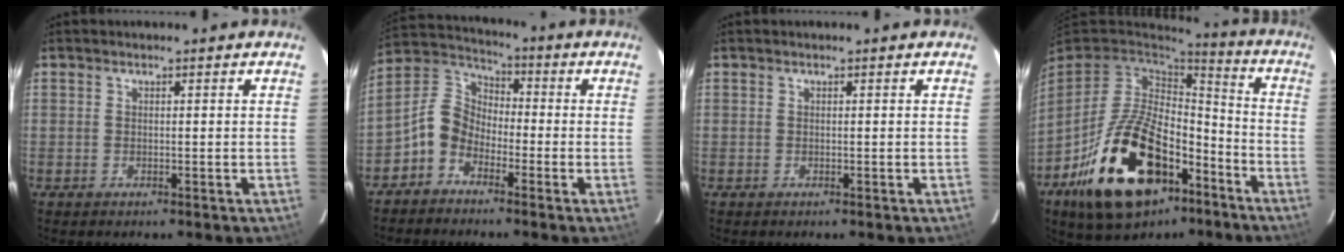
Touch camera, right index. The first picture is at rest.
{"total": 7.7, "force": [-4.3, 5.4, 3.4], "torque": [-0.075, 0.024, -0.099]}
{"total": 0.0}
{"total": 25.1, "force": [-12.7, 13.5, 17.0], "torque": [-0.327, 0.001, -0.194]}